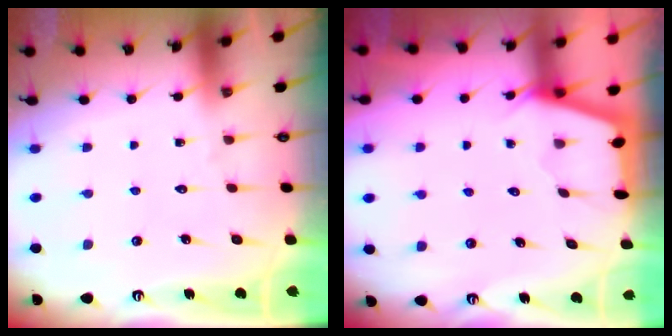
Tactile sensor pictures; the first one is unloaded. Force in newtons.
{"total": 2.4, "press": 2.4, "slide": 0.4}